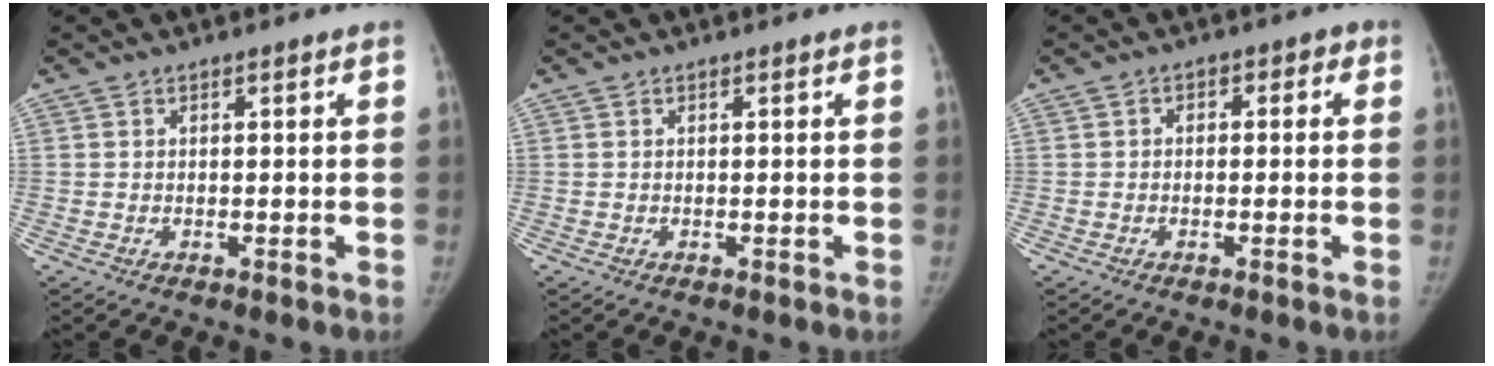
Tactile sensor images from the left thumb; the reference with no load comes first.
{"total": 0.0}
{"total": 2.3, "force": [-0.3, 1.8, 1.3], "torque": [0.006, 0.006, -0.019]}